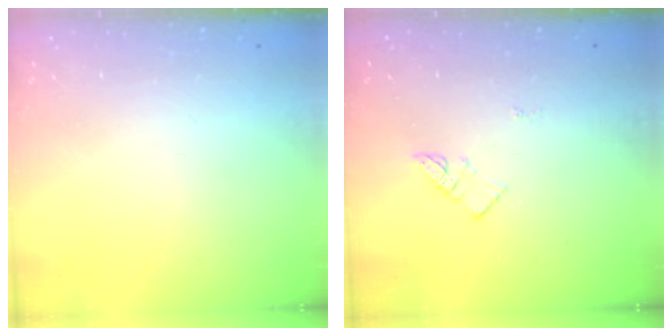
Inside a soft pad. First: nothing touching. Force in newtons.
{"total": 3.1, "press": 3.1, "slide": 0.3}